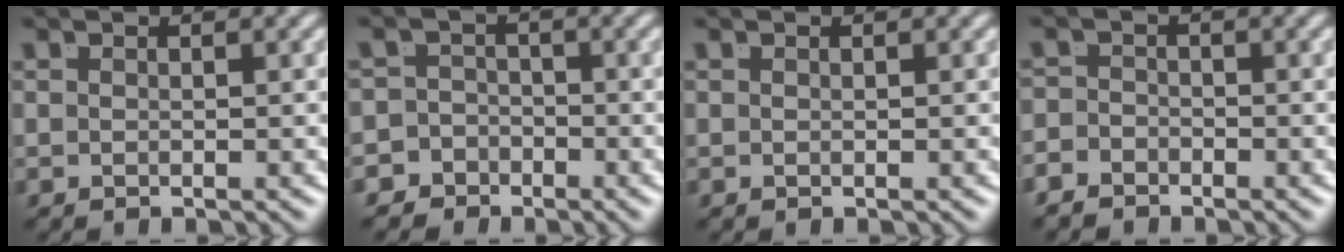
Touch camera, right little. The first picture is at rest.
{"total": 6.3, "force": [-3.3, 5.3, 0.7], "torque": [-0.023, -0.020, -0.064]}
{"total": 0.0}
{"total": 2.3, "force": [-2.1, 0.9, -0.1], "torque": [0.002, -0.019, -0.033]}